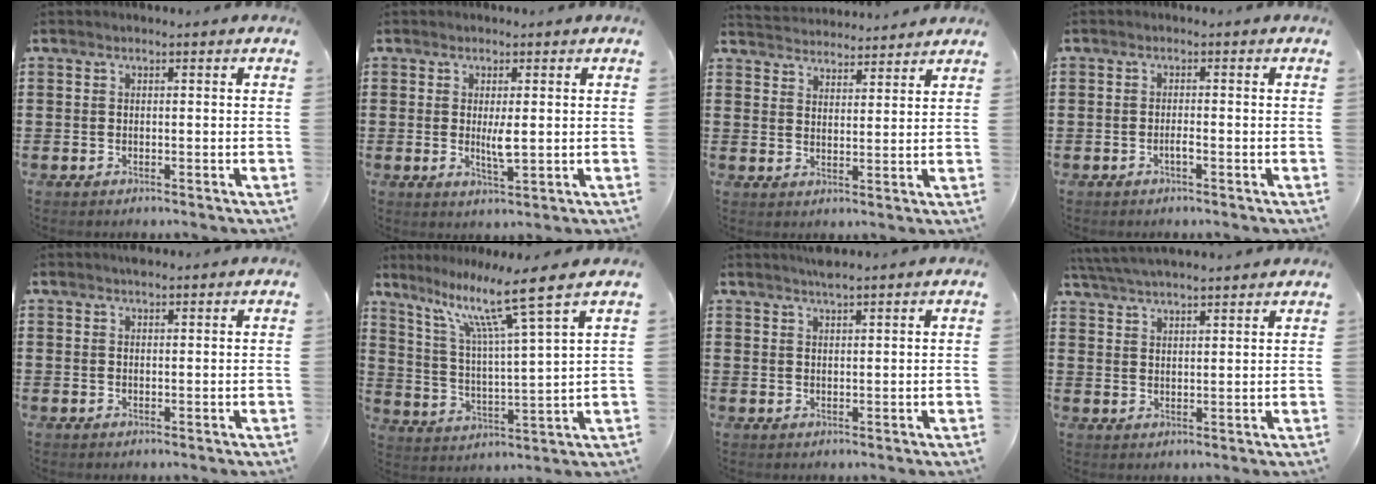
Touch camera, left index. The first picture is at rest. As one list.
[{"total": 3.4, "force": [0.4, 0.6, 3.3], "torque": [-0.055, -0.005, 0.004]}, {"total": 3.5, "force": [3.4, 0.1, -0.4], "torque": [-0.006, -0.016, 0.062]}, {"total": 1.2, "force": [-0.7, 0.2, 1.0], "torque": [-0.020, -0.003, -0.011]}, {"total": 1.1, "force": [1.0, 0.3, 0.3], "torque": [-0.008, 0.002, 0.019]}, {"total": 11.1, "force": [7.8, 0.3, 7.9], "torque": [-0.160, -0.041, 0.122]}, {"total": 2.1, "force": [1.9, 0.0, 0.8], "torque": [-0.019, 0.000, 0.036]}, {"total": 4.1, "force": [4.0, 0.0, 1.0], "torque": [-0.034, -0.011, 0.072]}]